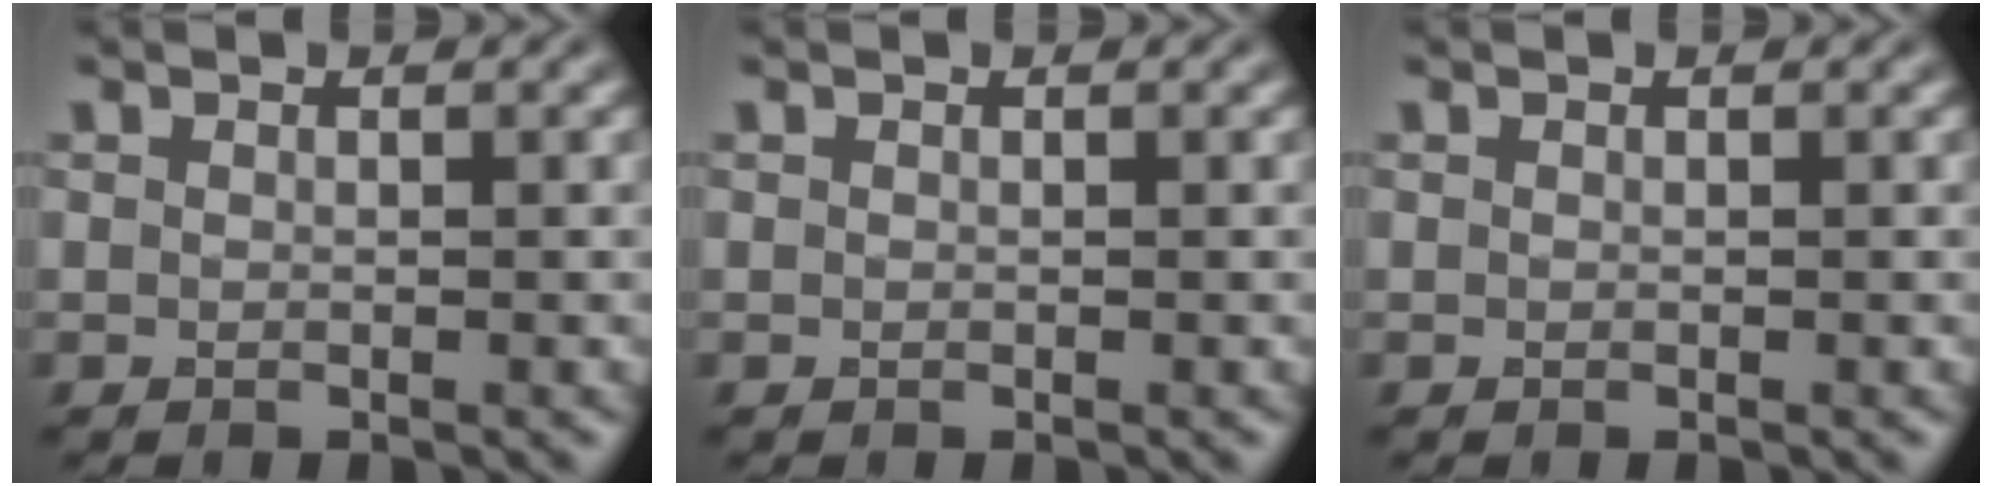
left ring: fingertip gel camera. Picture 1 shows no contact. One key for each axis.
{"total": 0.0}
{"total": 0.0}